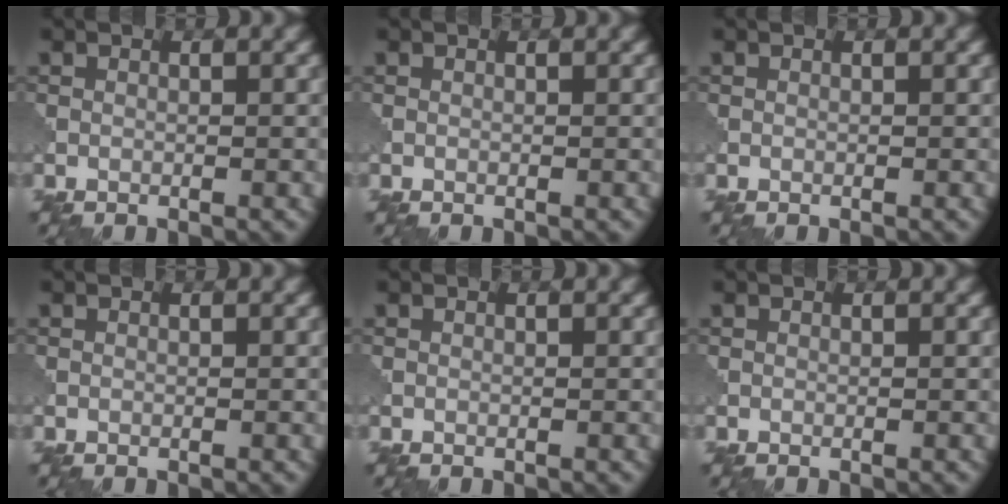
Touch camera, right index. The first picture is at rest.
{"total": 0.0}
{"total": 0.0}
{"total": 0.0}
{"total": 0.0}
{"total": 0.0}